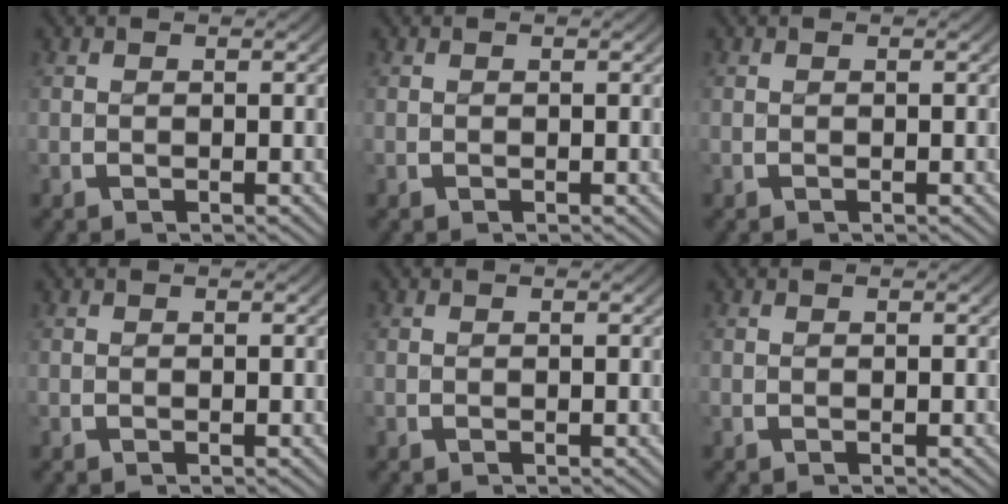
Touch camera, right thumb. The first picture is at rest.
{"total": 0.0}
{"total": 0.0}
{"total": 0.0}
{"total": 0.0}
{"total": 0.0}